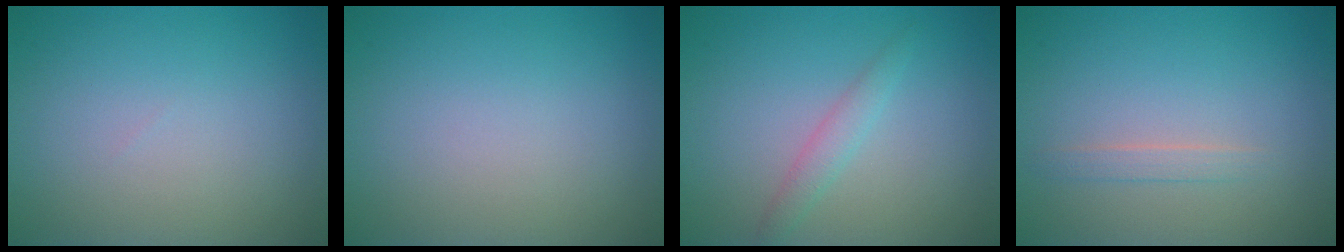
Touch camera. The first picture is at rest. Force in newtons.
{"total": 0.0}
{"total": 1.5, "press": 1.5, "slide": 0.0}
{"total": 1.1, "press": 1.1, "slide": 0.1}